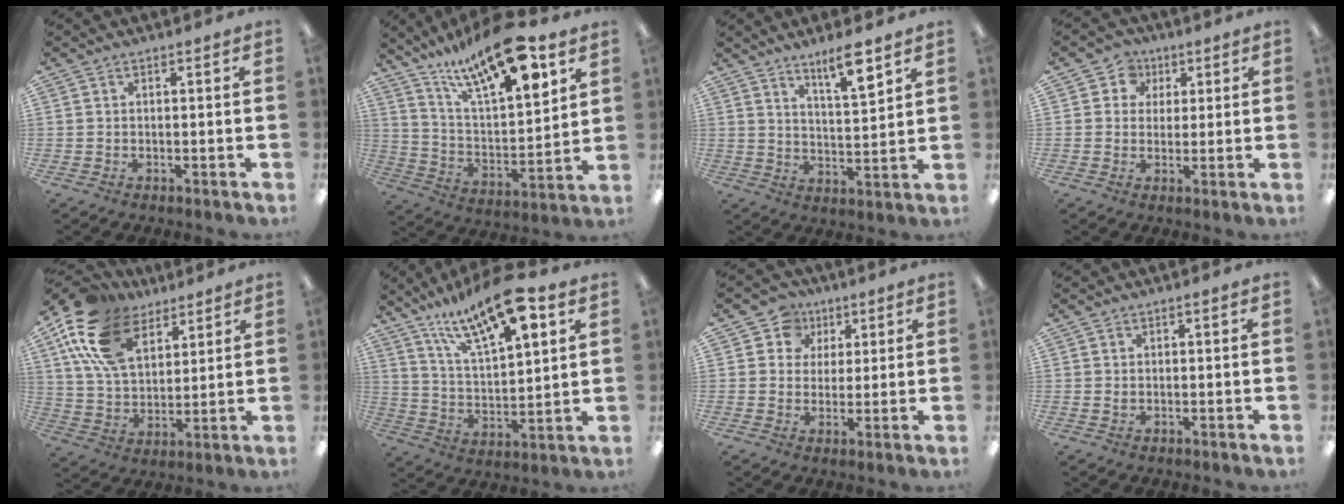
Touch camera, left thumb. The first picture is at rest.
{"total": 20.0, "force": [14.1, 6.1, 12.7], "torque": [-0.216, -0.080, 0.236]}
{"total": 8.4, "force": [6.5, 1.4, 5.1], "torque": [-0.077, -0.042, 0.107]}
{"total": 5.2, "force": [1.9, 4.8, 0.8], "torque": [-0.022, 0.001, 0.030]}
{"total": 18.8, "force": [10.2, 11.3, 11.1], "torque": [-0.236, -0.022, 0.190]}
{"total": 18.1, "force": [12.1, 5.9, 12.1], "torque": [-0.207, -0.056, 0.200]}
{"total": 6.9, "force": [3.1, 6.2, 0.7], "torque": [-0.024, -0.013, 0.056]}
{"total": 0.6, "force": [0.1, 0.5, 0.4], "torque": [-0.009, 0.002, 0.002]}